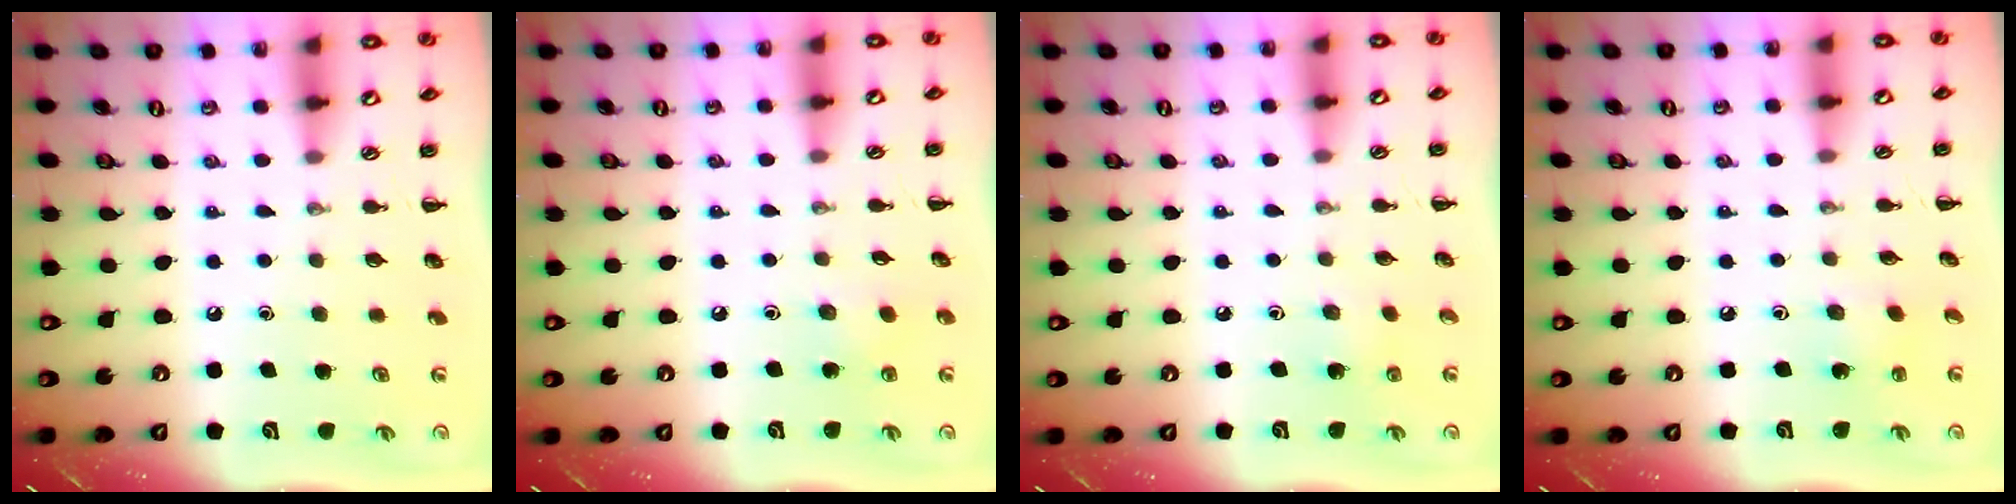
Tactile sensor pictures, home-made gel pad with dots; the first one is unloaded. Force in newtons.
{"total": 3.6, "press": 3.4, "slide": 1.2}
{"total": 1.6, "press": 1.4, "slide": 0.6}
{"total": 2.4, "press": 2.2, "slide": 0.7}